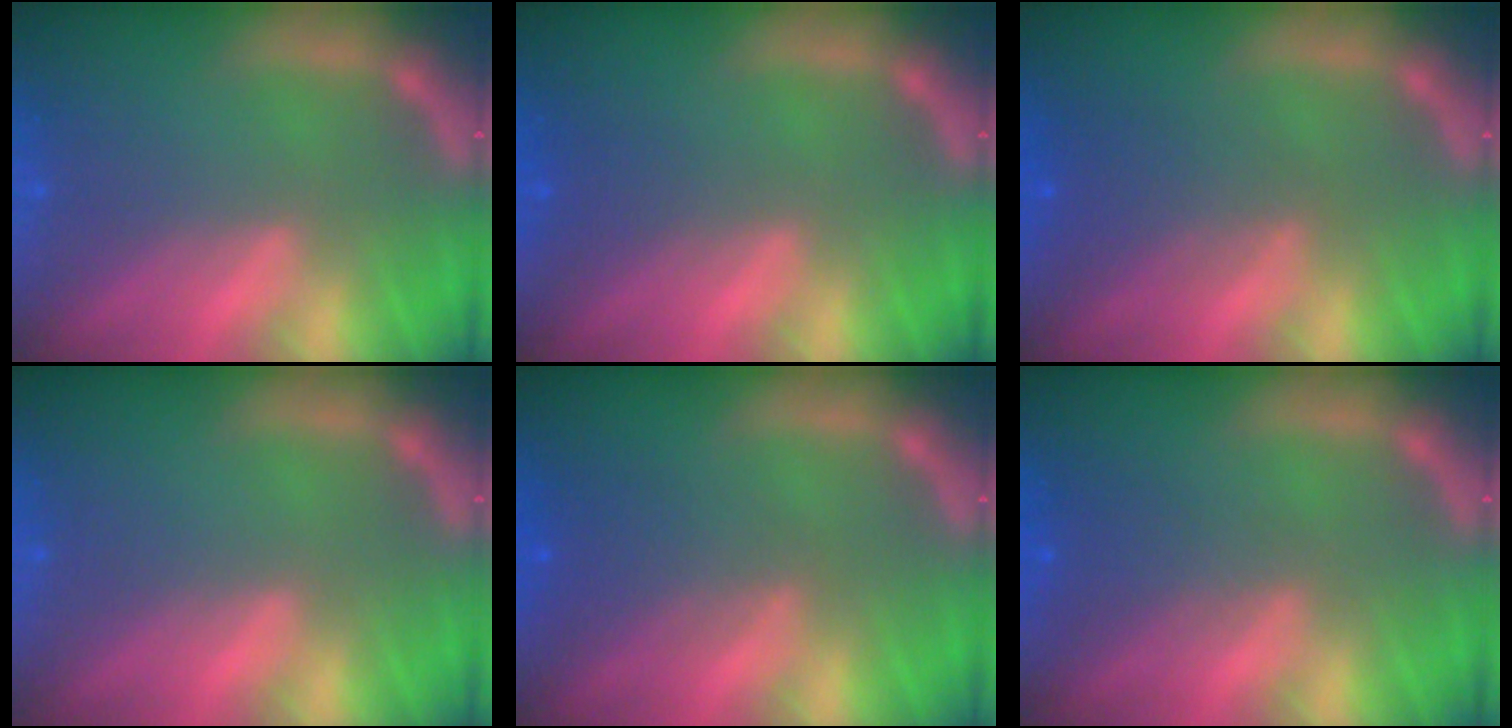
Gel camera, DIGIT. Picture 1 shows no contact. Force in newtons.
{"total": 1.5}
{"total": 3.0}
{"total": 0.0}
{"total": 3.0}
{"total": 2.5}